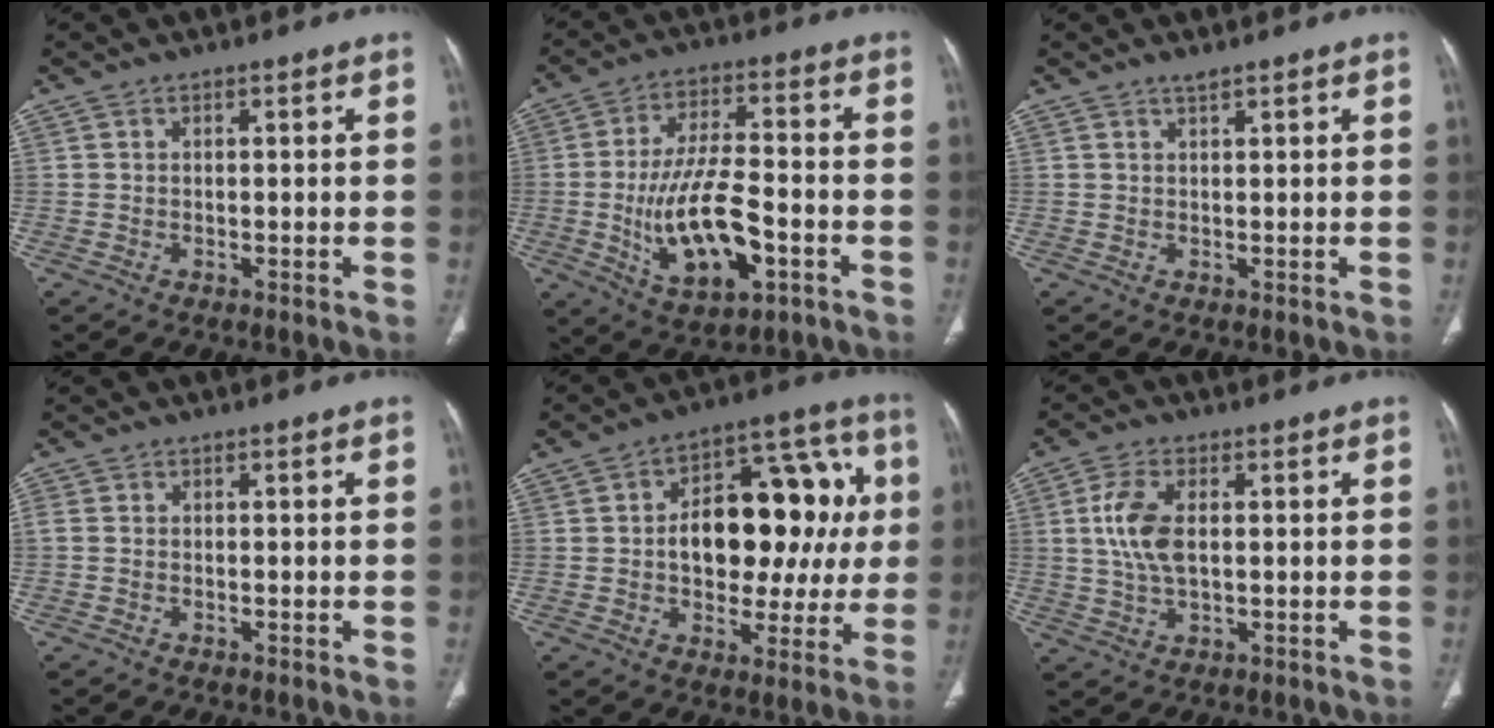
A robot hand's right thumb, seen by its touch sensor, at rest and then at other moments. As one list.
[{"total": 15.8, "force": [-4.4, 6.9, 13.5], "torque": [-0.237, 0.018, -0.067]}, {"total": 1.1, "force": [1.0, 0.1, 0.5], "torque": [-0.004, -0.002, 0.019]}, {"total": 0.9, "force": [-0.2, 0.7, 0.6], "torque": [-0.017, -0.001, -0.008]}, {"total": 21.1, "force": [1.6, 12.7, 16.8], "torque": [-0.188, 0.039, 0.025]}, {"total": 7.6, "force": [1.0, 3.9, 6.5], "torque": [-0.142, 0.003, 0.019]}]